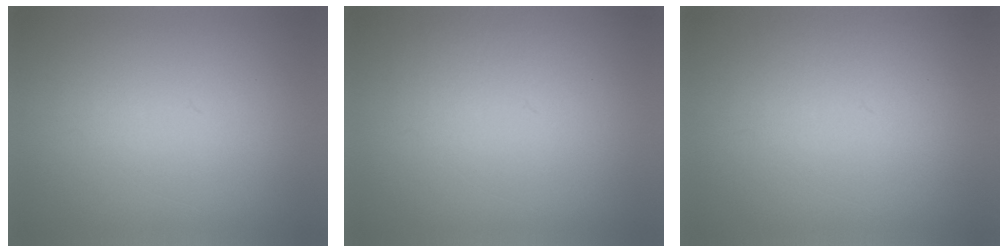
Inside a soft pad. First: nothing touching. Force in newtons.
{"total": 1.9}
{"total": 1.1}